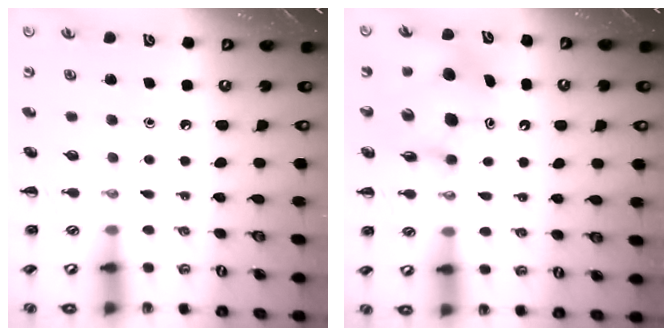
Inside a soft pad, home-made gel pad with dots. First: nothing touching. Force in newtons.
{"total": 10.2, "press": 10.0, "slide": 2.3}